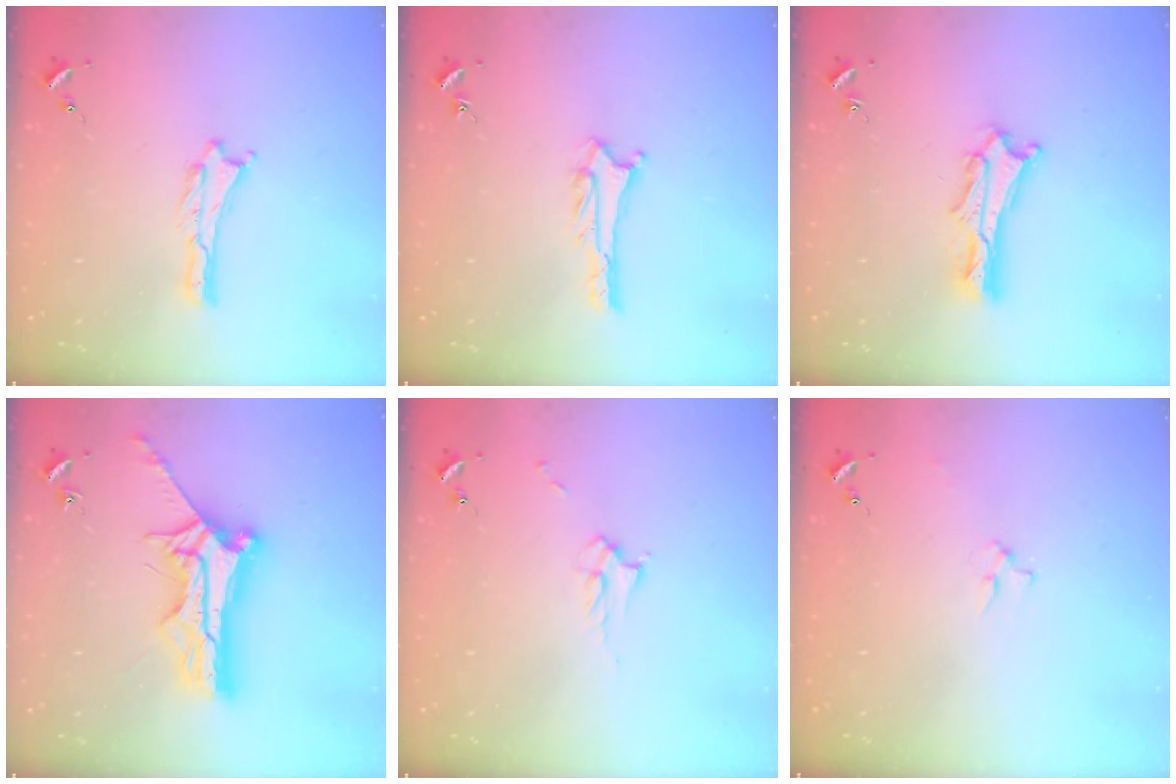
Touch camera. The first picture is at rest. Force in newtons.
{"total": 2.7, "press": 2.7, "slide": 0.2}
{"total": 3.9, "press": 3.9, "slide": 0.4}
{"total": 10.8, "press": 10.8, "slide": 0.6}
{"total": 3.2, "press": 3.1, "slide": 0.5}
{"total": 2.3, "press": 2.3, "slide": 0.3}